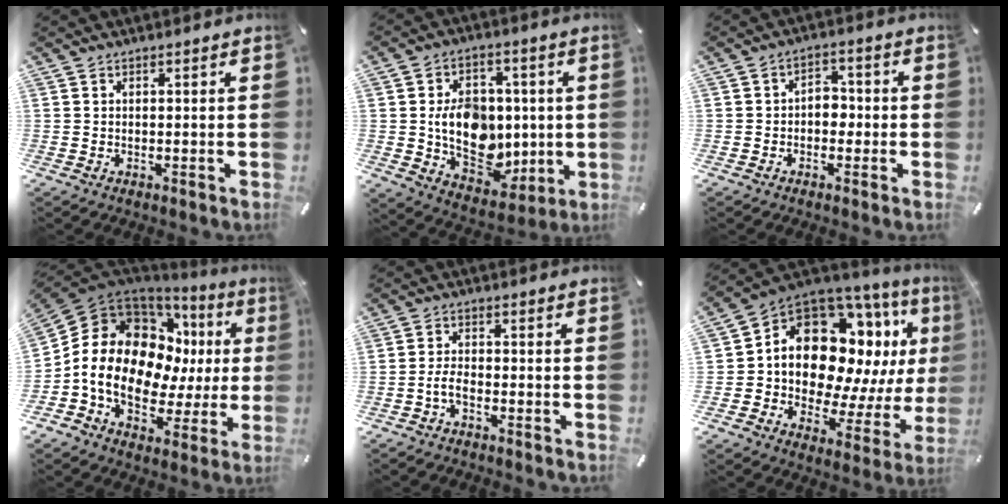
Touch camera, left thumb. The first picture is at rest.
{"total": 14.9, "force": [-0.4, 11.6, 9.2], "torque": [-0.151, 0.004, 0.005]}
{"total": 4.3, "force": [-1.4, 3.1, 2.6], "torque": [-0.046, 0.016, -0.028]}
{"total": 17.6, "force": [0.8, 14.1, 10.5], "torque": [-0.195, -0.020, 0.021]}
{"total": 3.6, "force": [-1.9, 1.7, 2.6], "torque": [-0.058, 0.007, -0.037]}
{"total": 18.5, "force": [6.1, 12.9, 11.8], "torque": [-0.217, -0.054, 0.108]}